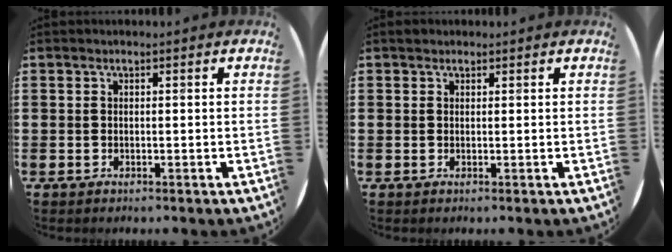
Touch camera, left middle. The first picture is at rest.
{"total": 0.6, "force": [0.5, 0.3, 0.0], "torque": [0.008, 0.000, 0.009]}